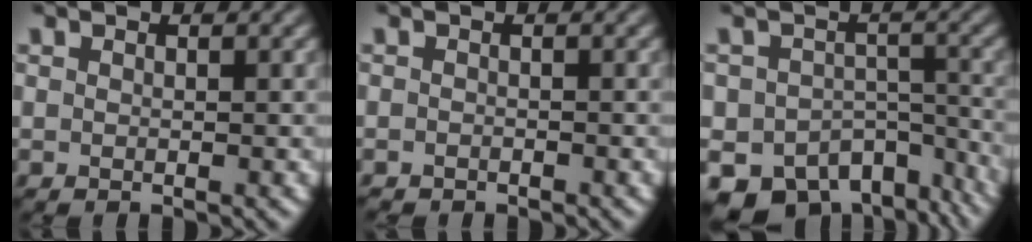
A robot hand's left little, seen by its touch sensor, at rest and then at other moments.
{"total": 0.6, "force": [-0.5, 0.1, -0.1], "torque": [0.004, -0.004, -0.011]}
{"total": 11.6, "force": [-8.3, 7.0, 4.3], "torque": [-0.055, -0.025, -0.097]}